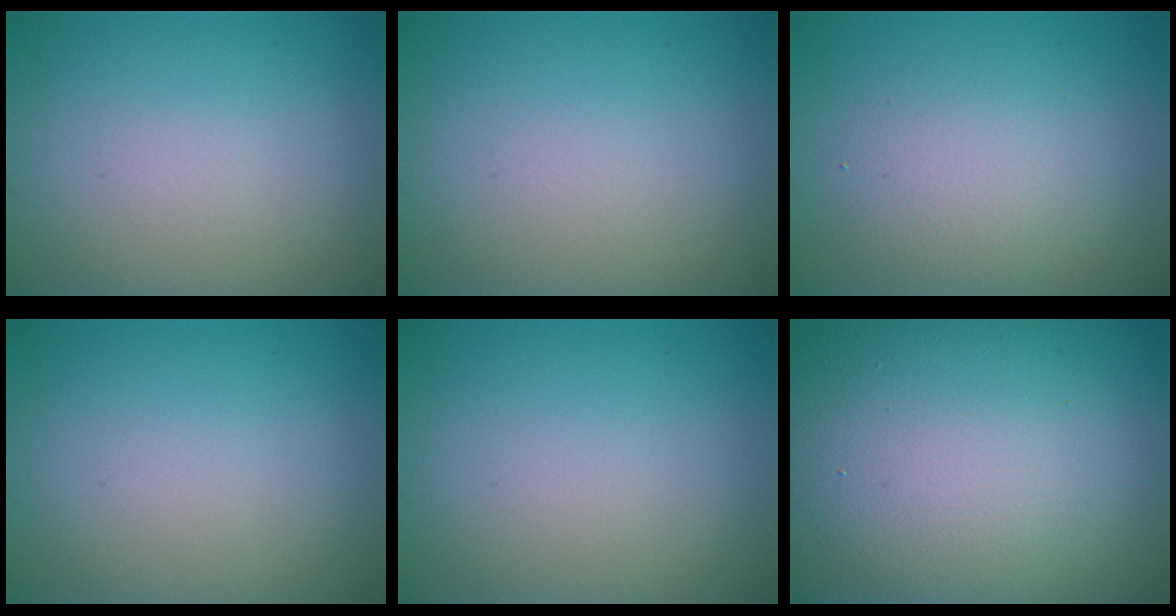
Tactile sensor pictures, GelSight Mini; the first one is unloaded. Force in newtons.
{"total": 0.0}
{"total": 2.9, "press": 2.9, "slide": 0.2}
{"total": 0.0}
{"total": 0.0}
{"total": 20.3, "press": 20.3, "slide": 1.1}